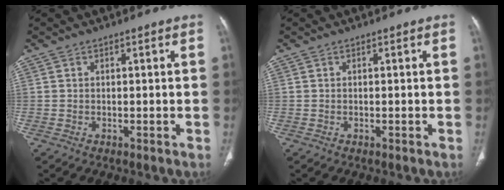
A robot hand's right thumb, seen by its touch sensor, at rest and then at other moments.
{"total": 0.0}